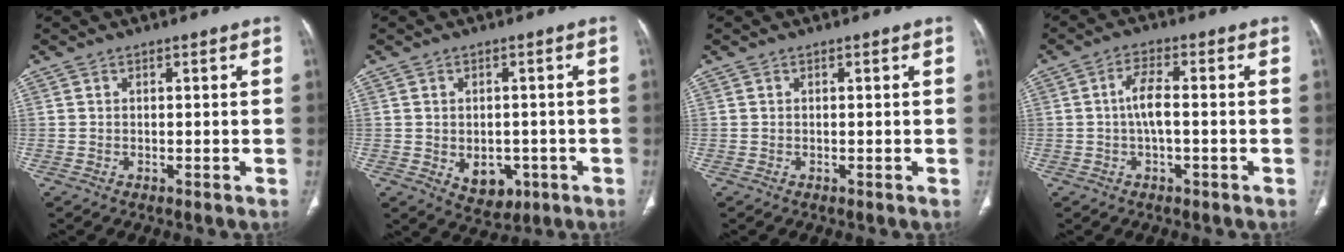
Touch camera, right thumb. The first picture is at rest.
{"total": 6.4, "force": [-1.7, 4.7, 3.9], "torque": [-0.032, 0.006, -0.007]}
{"total": 0.0}
{"total": 4.4, "force": [-0.4, 1.7, 4.1], "torque": [-0.088, 0.012, -0.011]}